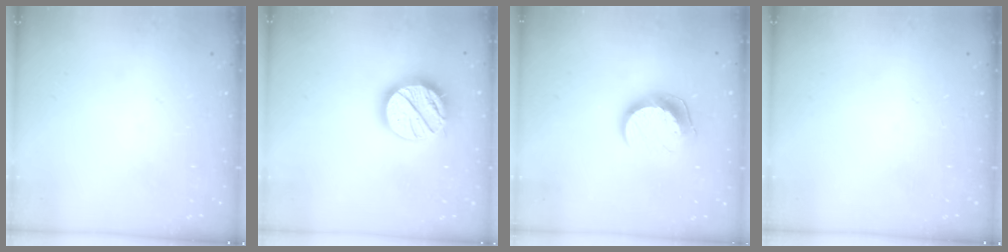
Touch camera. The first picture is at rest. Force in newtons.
{"total": 16.9, "press": 16.9, "slide": 1.3}
{"total": 9.9, "press": 9.9, "slide": 0.0}
{"total": 0.0}